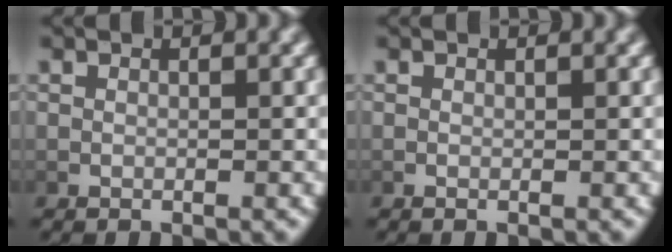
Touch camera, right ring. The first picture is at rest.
{"total": 0.0}